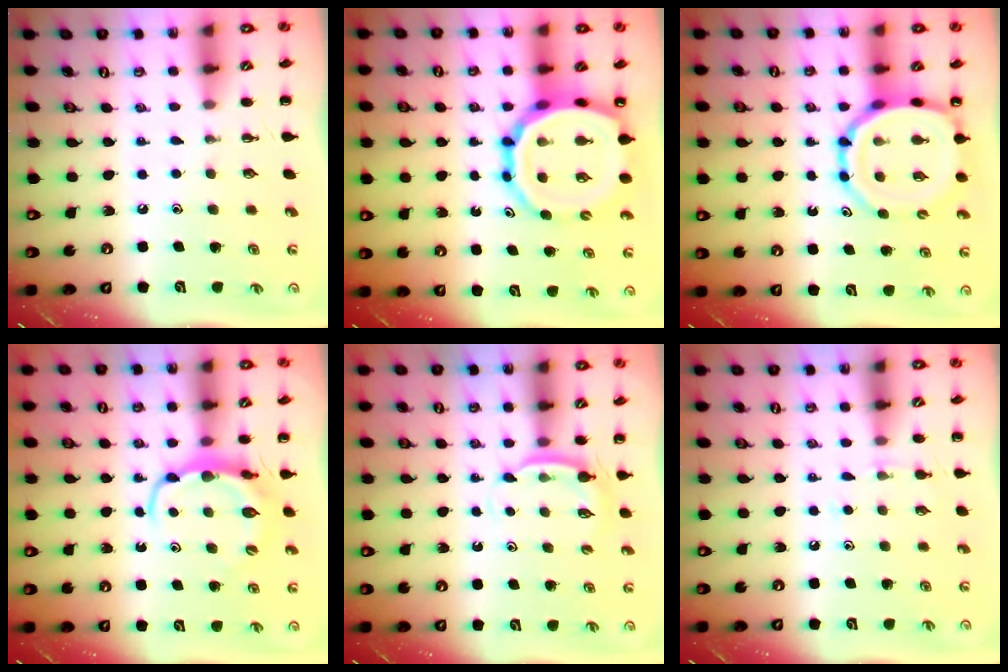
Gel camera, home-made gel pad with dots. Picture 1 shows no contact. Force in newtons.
{"total": 18.8, "press": 18.1, "slide": 4.8}
{"total": 12.9, "press": 12.5, "slide": 3.2}
{"total": 6.2, "press": 6.1, "slide": 0.9}
{"total": 4.6, "press": 4.6, "slide": 0.6}
{"total": 5.2, "press": 4.8, "slide": 1.8}